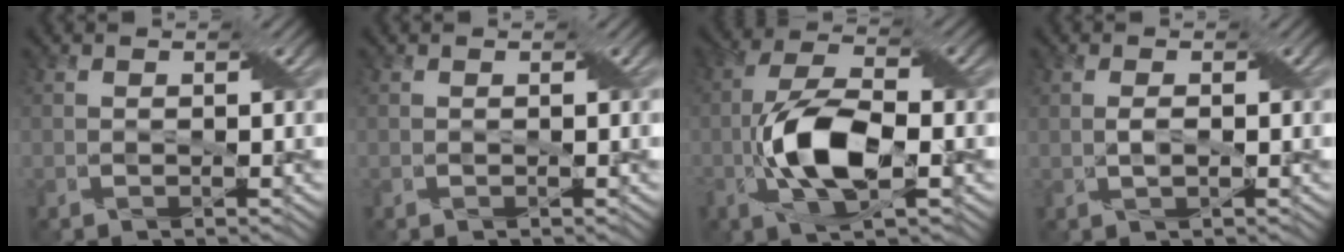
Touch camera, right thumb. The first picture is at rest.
{"total": 0.0}
{"total": 10.5, "force": [-2.7, 4.3, 9.1], "torque": [-0.194, 0.009, -0.054]}
{"total": 1.3, "force": [-0.3, 0.4, 1.2], "torque": [-0.028, 0.002, -0.005]}